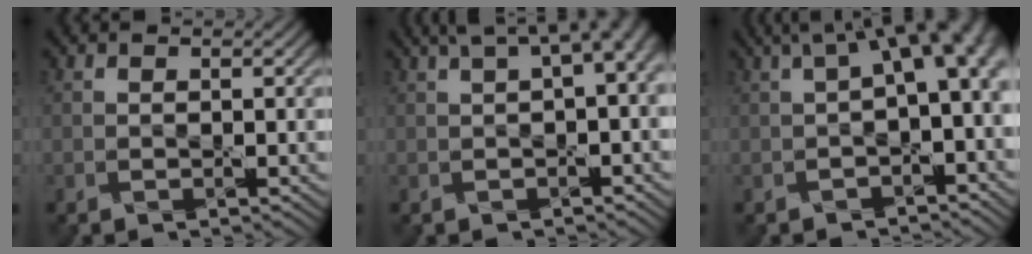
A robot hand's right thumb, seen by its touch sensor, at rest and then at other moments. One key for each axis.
{"total": 8.1, "fx": 3.0, "fy": 2.7, "fz": 7.0, "tx": -0.095, "ty": 0.032, "tz": 0.038}
{"total": 8.5, "fx": 1.5, "fy": 3.2, "fz": 7.7, "tx": -0.111, "ty": 0.019, "tz": 0.026}